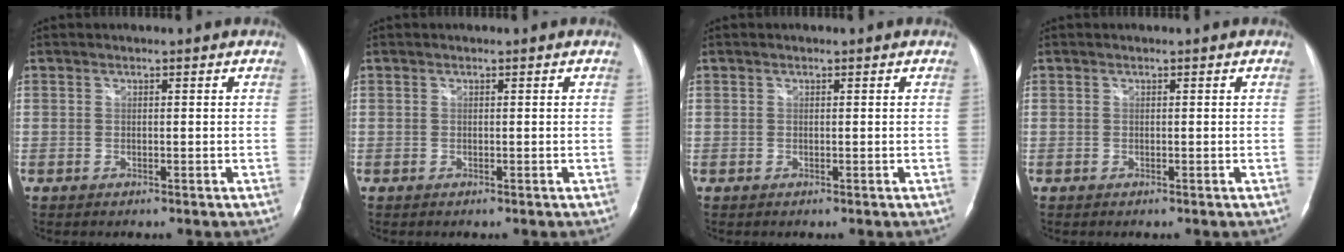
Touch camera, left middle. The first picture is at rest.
{"total": 0.0}
{"total": 0.0}
{"total": 0.0}